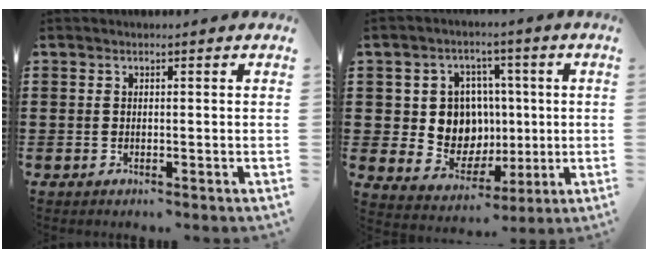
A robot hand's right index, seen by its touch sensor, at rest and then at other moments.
{"total": 9.1, "force": [0.7, 8.2, 3.8], "torque": [-0.081, 0.012, 0.019]}